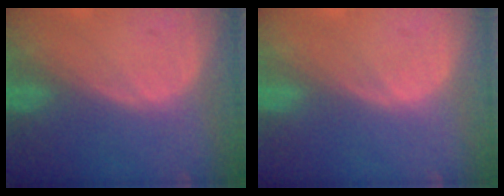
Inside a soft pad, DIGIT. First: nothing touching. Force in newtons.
{"total": 0.0}